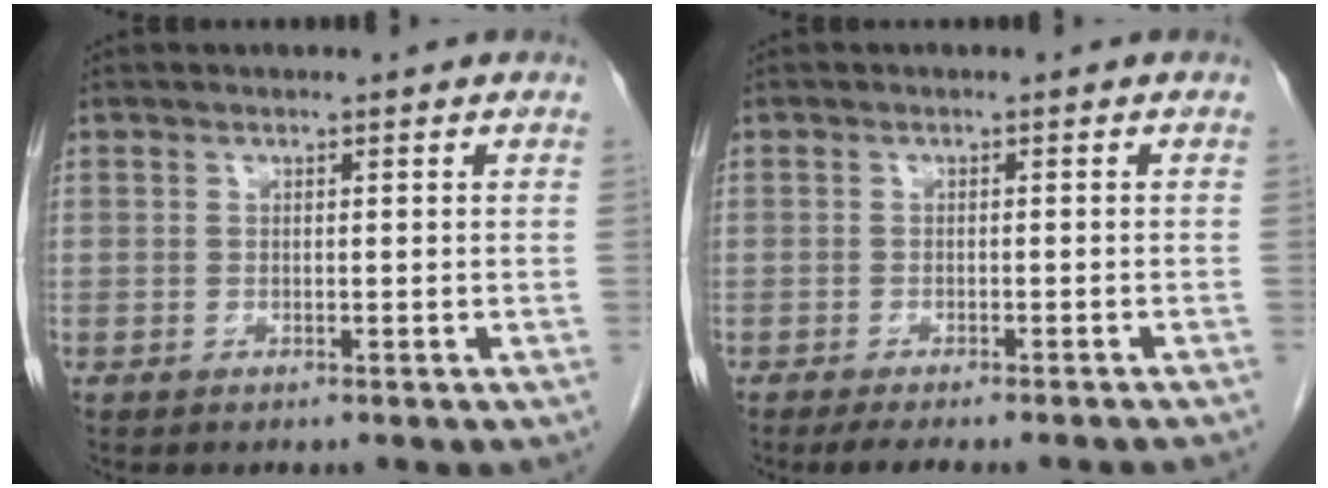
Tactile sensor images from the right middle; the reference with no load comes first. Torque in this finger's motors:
{"motor_torque": [0.05, -0.01, 0.01, 0.00]}